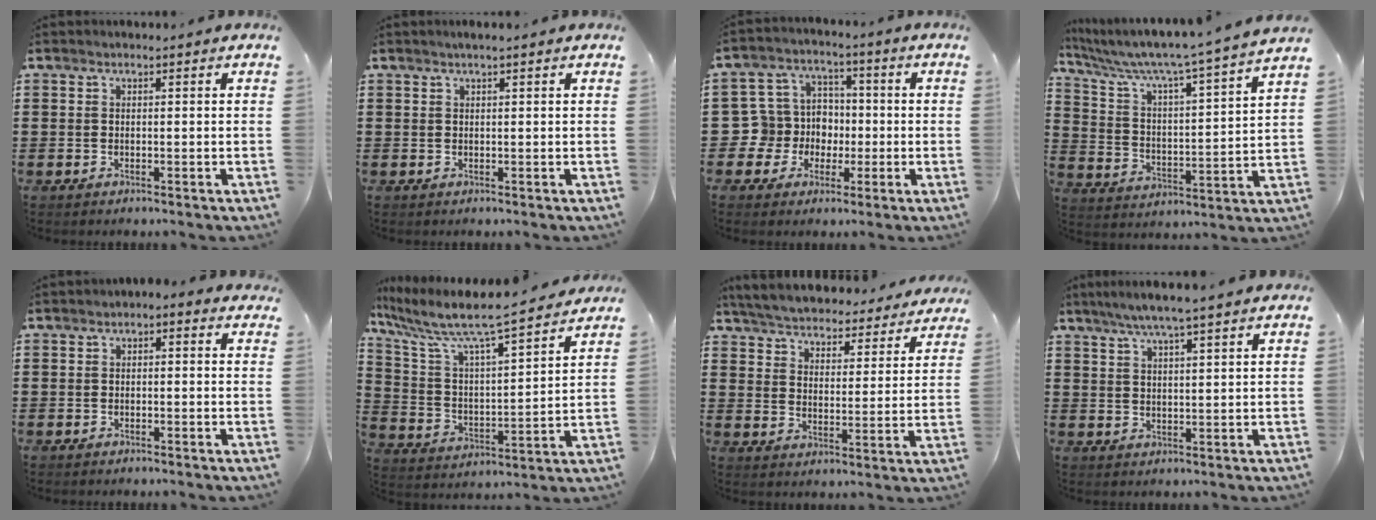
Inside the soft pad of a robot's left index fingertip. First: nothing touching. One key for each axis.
{"total": 0.7, "fx": 0.4, "fy": 0.0, "fz": 0.5, "tx": -0.009, "ty": 0.000, "tz": 0.006}
{"total": 8.0, "fx": -0.9, "fy": 7.8, "fz": 1.3, "tx": -0.080, "ty": 0.002, "tz": -0.016}
{"total": 6.2, "fx": 5.4, "fy": -0.7, "fz": 2.9, "tx": -0.083, "ty": -0.051, "tz": 0.080}
{"total": 0.9, "fx": -0.4, "fy": 0.7, "fz": 0.3, "tx": -0.009, "ty": 0.004, "tz": -0.010}
{"total": 8.9, "fx": 7.8, "fy": 0.1, "fz": 4.2, "tx": -0.119, "ty": -0.063, "tz": 0.124}
{"total": 5.0, "fx": 5.0, "fy": -0.1, "fz": 0.2, "tx": -0.033, "ty": -0.043, "tz": 0.083}
{"total": 5.0, "fx": 4.2, "fy": -0.5, "fz": 2.6, "tx": -0.063, "ty": -0.010, "tz": 0.074}